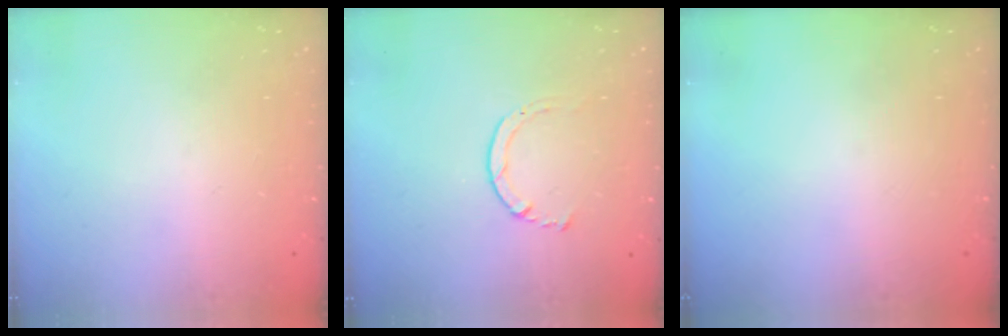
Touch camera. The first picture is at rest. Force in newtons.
{"total": 2.0, "press": 1.9, "slide": 0.3}
{"total": 0.0}